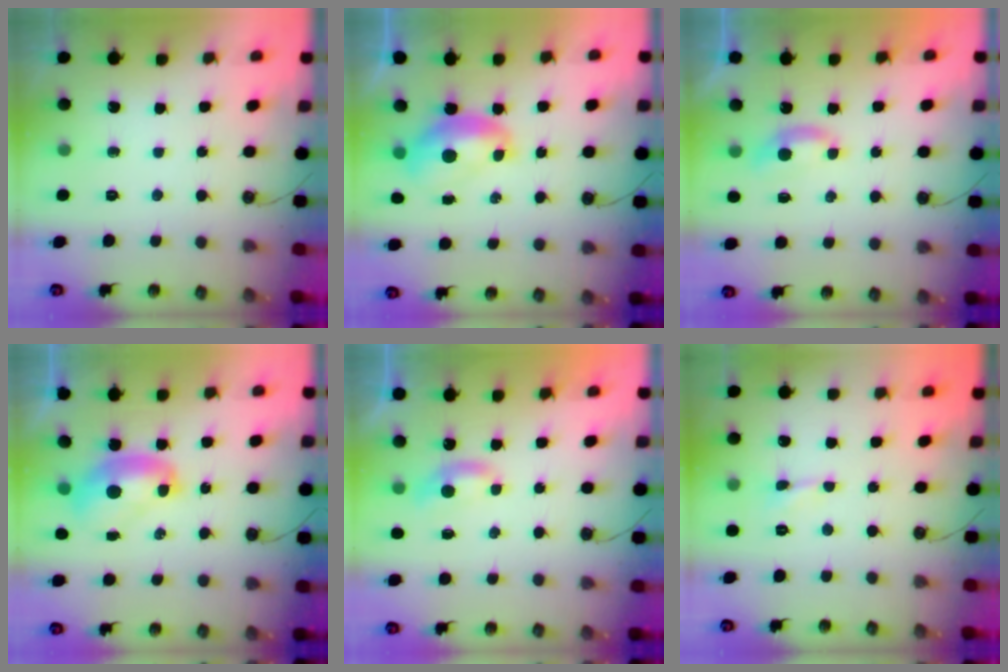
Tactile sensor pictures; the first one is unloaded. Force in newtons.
{"total": 3.1, "press": 2.9, "slide": 0.8}
{"total": 1.9, "press": 1.9, "slide": 0.5}
{"total": 2.3, "press": 2.3, "slide": 0.2}
{"total": 2.4, "press": 2.4, "slide": 0.4}
{"total": 0.6, "press": 0.5, "slide": 0.3}